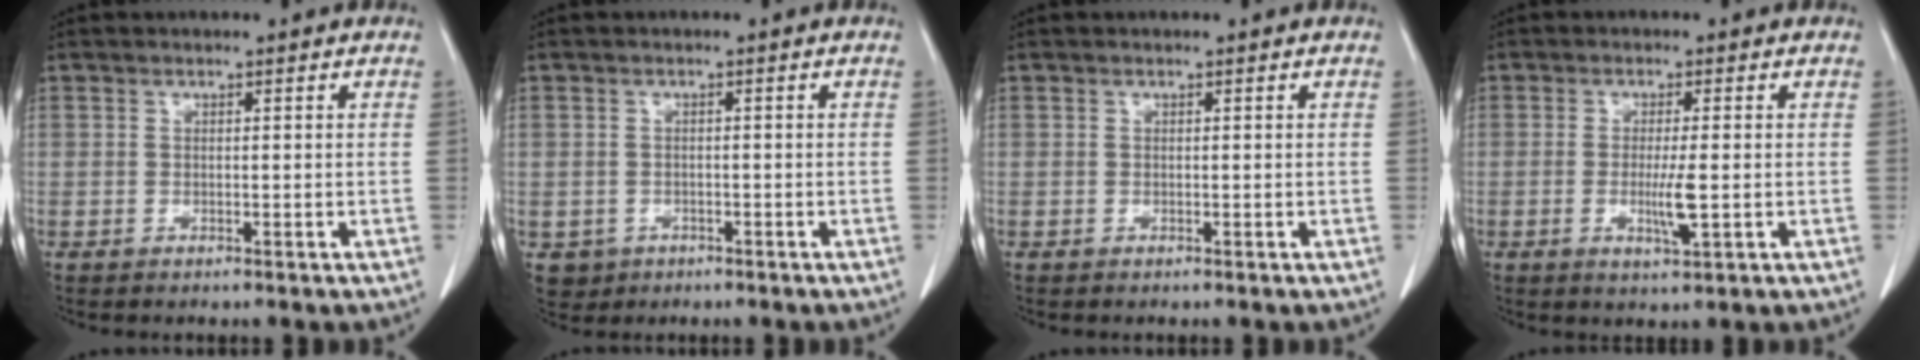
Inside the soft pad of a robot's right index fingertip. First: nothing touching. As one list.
[{"total": 3.1, "force": [-1.2, 2.9, 0.4], "torque": [-0.003, 0.007, -0.014]}, {"total": 0.0}, {"total": 4.1, "force": [-0.6, 0.2, 4.0], "torque": [-0.075, -0.008, -0.008]}]